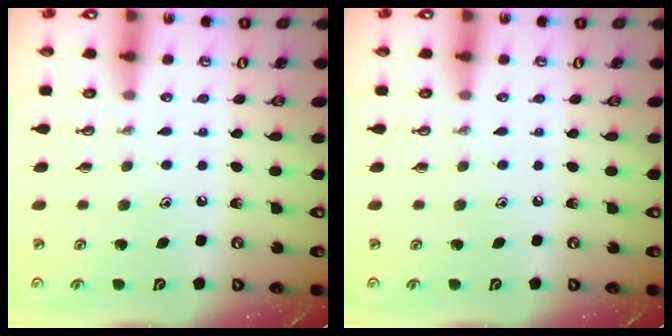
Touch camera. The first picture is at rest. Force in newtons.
{"total": 0.0}